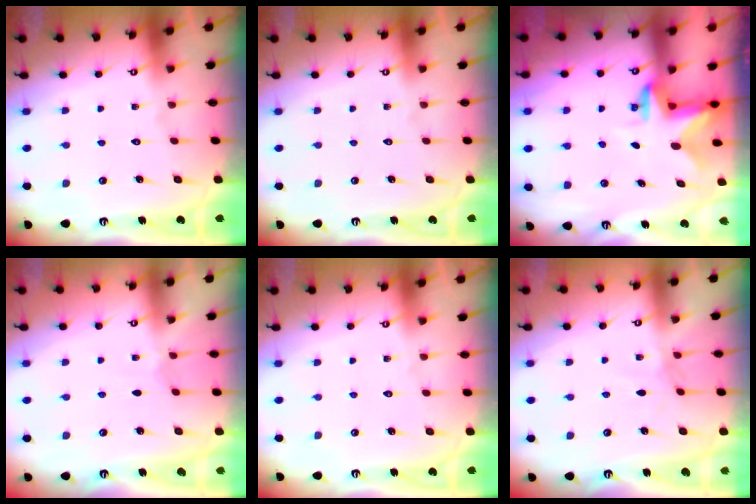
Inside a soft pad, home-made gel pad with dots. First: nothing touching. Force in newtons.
{"total": 0.0}
{"total": 2.4, "press": 2.3, "slide": 0.4}
{"total": 1.7, "press": 1.7, "slide": 0.4}
{"total": 0.0}
{"total": 0.9, "press": 0.8, "slide": 0.3}